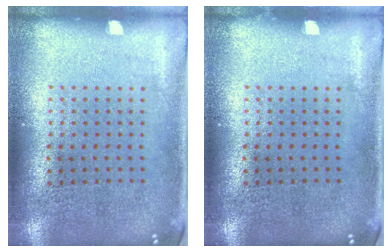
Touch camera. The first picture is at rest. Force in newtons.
{"total": 0.0}